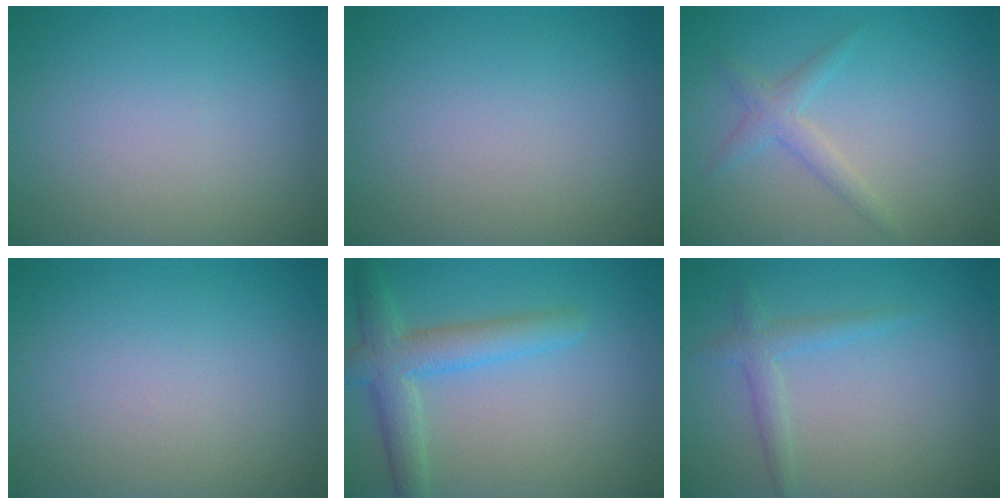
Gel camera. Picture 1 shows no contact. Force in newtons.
{"total": 0.0}
{"total": 2.0, "press": 2.0, "slide": 0.0}
{"total": 0.0}
{"total": 4.2, "press": 4.2, "slide": 0.2}
{"total": 1.8, "press": 1.8, "slide": 0.0}